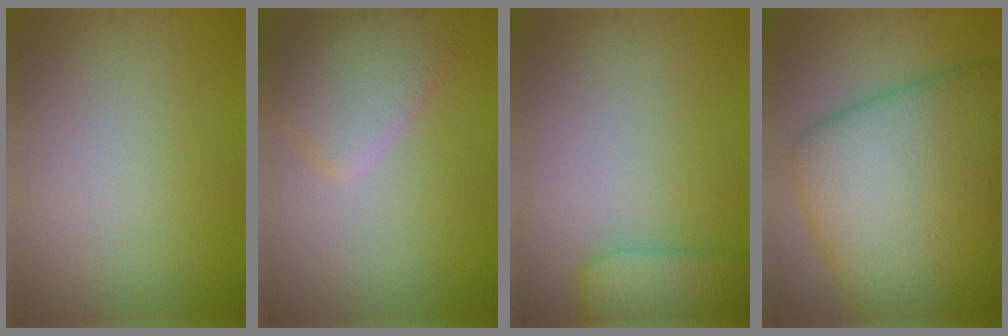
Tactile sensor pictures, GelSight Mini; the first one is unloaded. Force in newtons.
{"total": 4.5, "press": 4.5, "slide": 0.4}
{"total": 4.6, "press": 4.6, "slide": 0.4}
{"total": 14.7, "press": 14.7, "slide": 0.5}